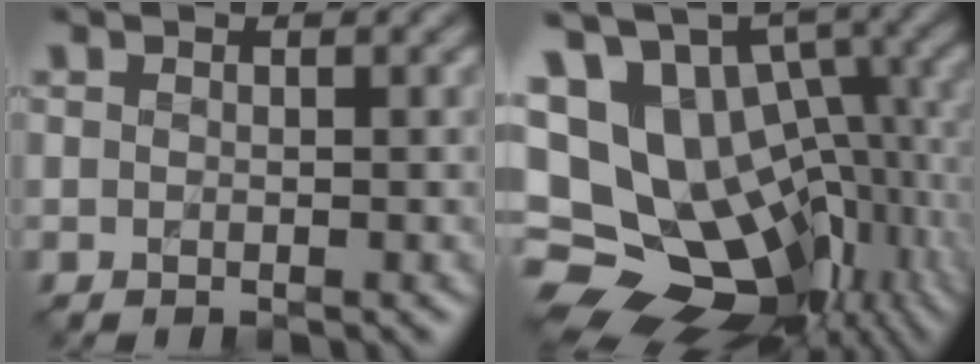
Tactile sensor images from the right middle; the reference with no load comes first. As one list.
[{"total": 17.3, "force": [-1.8, 12.5, 11.9], "torque": [-0.214, -0.010, 0.014]}]